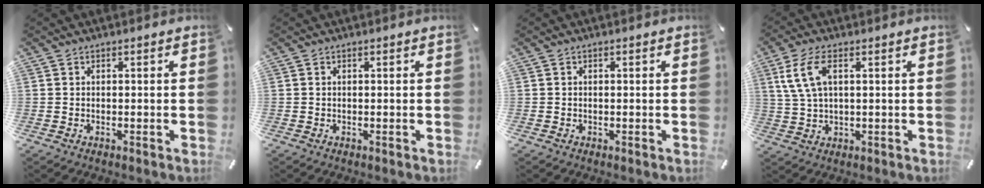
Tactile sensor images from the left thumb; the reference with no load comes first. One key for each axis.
{"total": 0.0}
{"total": 0.0}
{"total": 7.4, "fx": 2.6, "fy": 3.2, "fz": 6.2, "tx": -0.138, "ty": 0.000, "tz": 0.044}